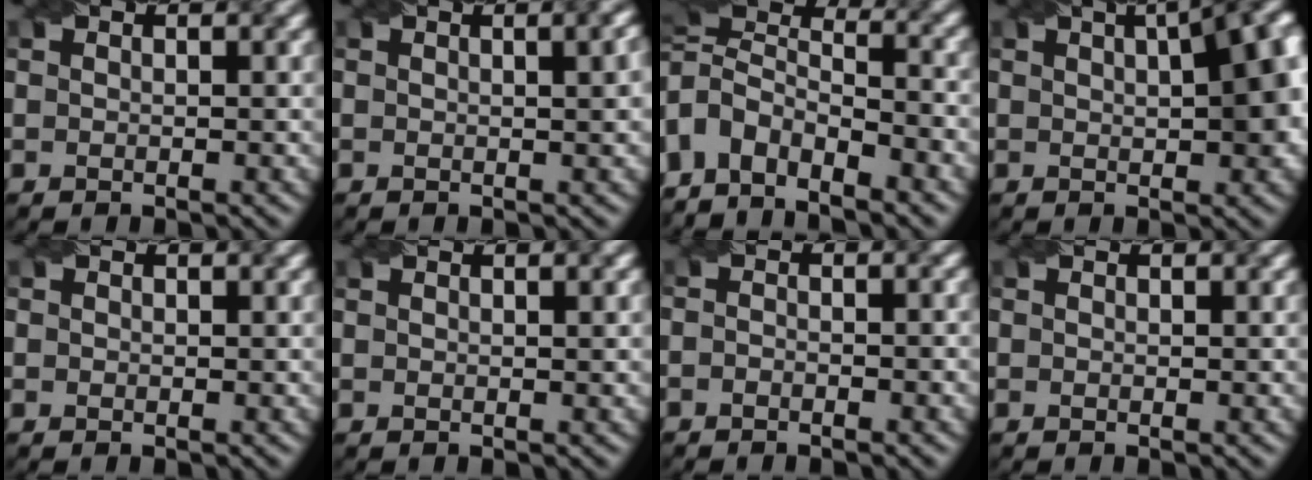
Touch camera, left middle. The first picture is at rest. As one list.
[{"total": 2.9, "force": [0.6, 1.0, 2.6], "torque": [-0.014, 0.011, 0.002]}, {"total": 7.1, "force": [-3.1, 4.2, 4.9], "torque": [-0.091, 0.001, -0.063]}, {"total": 7.6, "force": [1.5, 2.5, 7.0], "torque": [-0.066, 0.020, 0.017]}, {"total": 0.0}, {"total": 0.7, "force": [0.1, 0.1, 0.7], "torque": [-0.009, 0.002, 0.002]}, {"total": 1.9, "force": [-1.4, 0.7, 1.0], "torque": [-0.013, 0.002, -0.023]}, {"total": 0.0}]